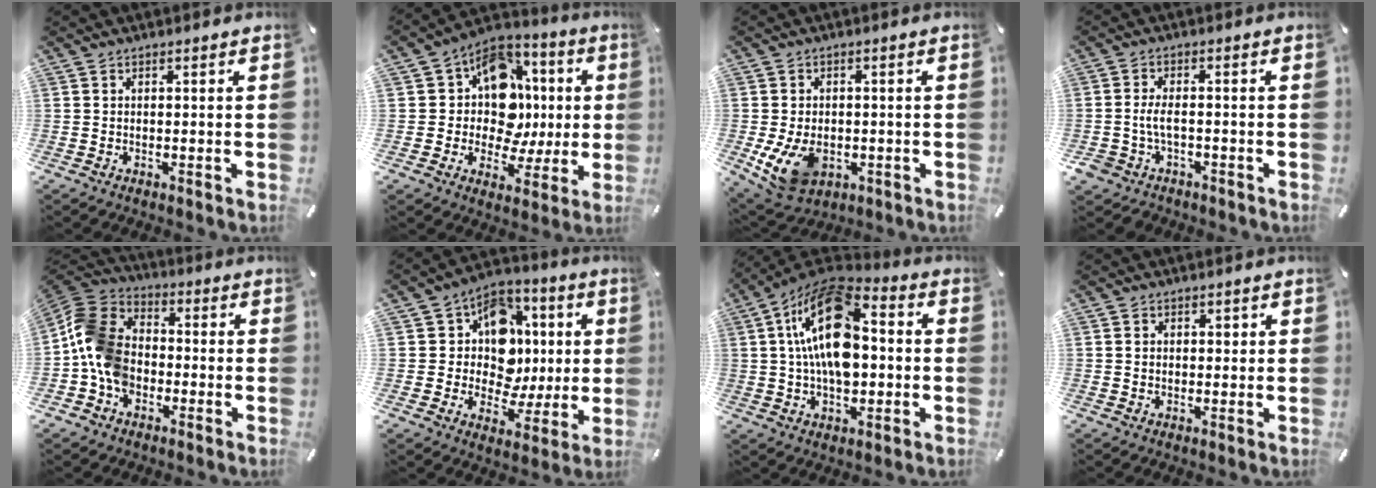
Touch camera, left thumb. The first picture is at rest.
{"total": 15.3, "force": [1.7, 12.5, 8.6], "torque": [-0.119, -0.017, 0.042]}
{"total": 9.6, "force": [-2.3, 7.2, 6.0], "torque": [-0.120, 0.003, -0.038]}
{"total": 4.9, "force": [-1.6, 3.1, 3.5], "torque": [-0.082, 0.006, -0.034]}
{"total": 12.6, "force": [-3.9, 10.0, 6.7], "torque": [-0.152, 0.035, -0.069]}
{"total": 14.1, "force": [1.2, 12.0, 7.2], "torque": [-0.097, -0.014, 0.030]}
{"total": 19.2, "force": [1.7, 11.6, 15.1], "torque": [-0.282, -0.003, 0.025]}
{"total": 2.0, "force": [0.3, 1.9, 0.8], "torque": [-0.002, 0.000, -0.003]}